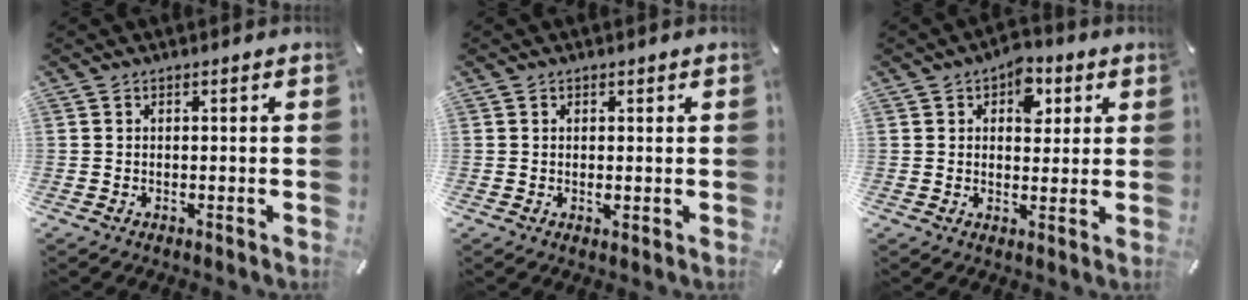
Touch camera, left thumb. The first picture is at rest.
{"total": 1.2, "force": [0.0, 0.9, 0.9], "torque": [-0.018, 0.001, 0.000]}
{"total": 6.7, "force": [2.5, 4.7, 4.2], "torque": [-0.035, -0.007, 0.033]}